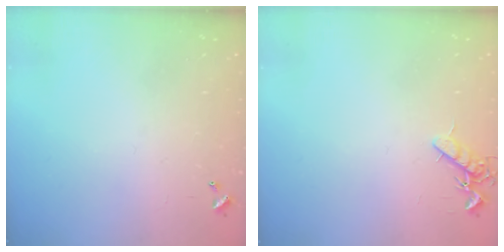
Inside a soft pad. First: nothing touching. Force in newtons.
{"total": 7.7, "press": 7.7, "slide": 1.1}